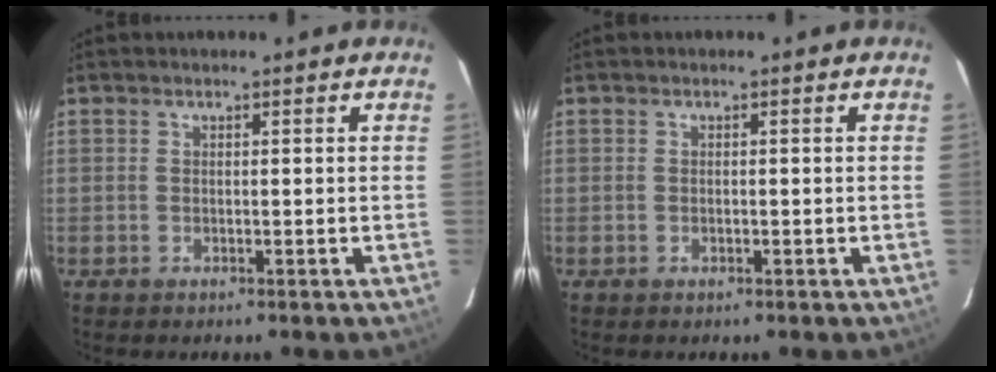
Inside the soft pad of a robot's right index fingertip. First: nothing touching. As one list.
[{"total": 0.8, "force": [-0.2, 0.5, 0.5], "torque": [-0.008, 0.001, -0.004]}]